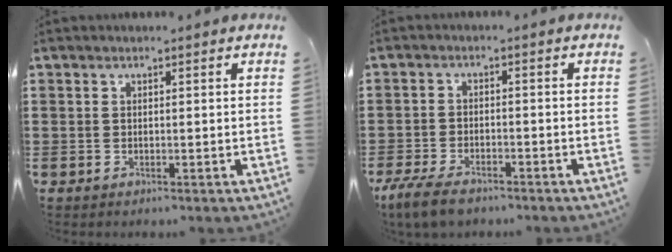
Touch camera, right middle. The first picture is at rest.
{"total": 4.5, "force": [-3.7, 1.5, 2.2], "torque": [-0.058, -0.002, -0.075]}